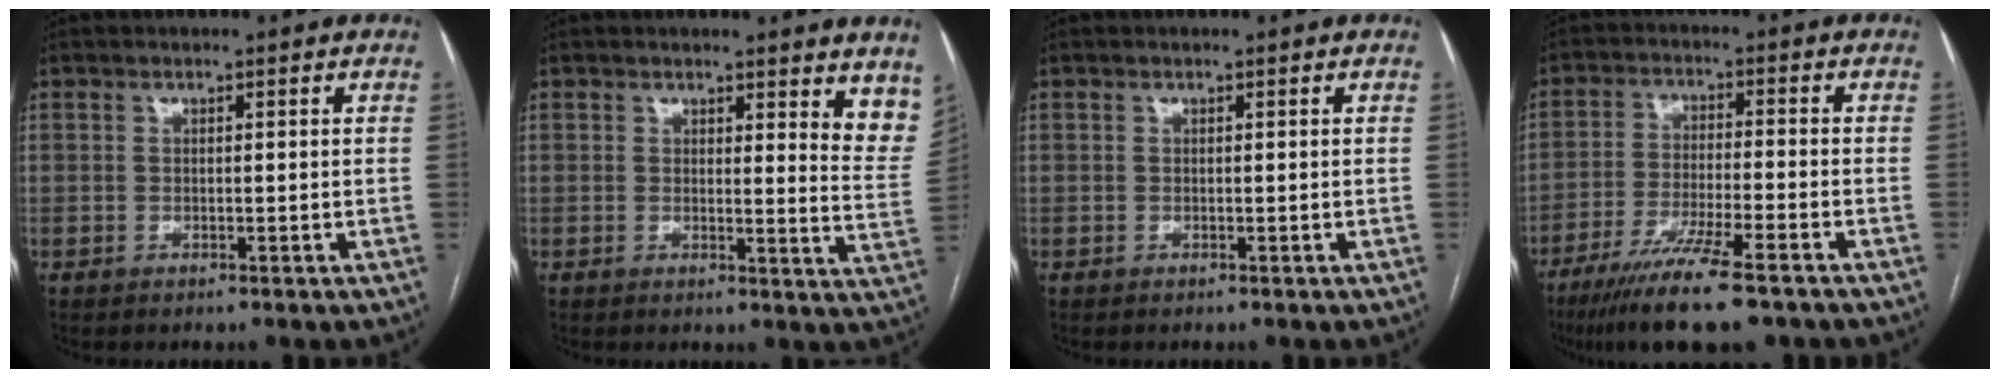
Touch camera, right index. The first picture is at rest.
{"total": 8.1, "force": [6.8, 1.8, 4.2], "torque": [-0.026, -0.037, 0.053]}
{"total": 0.0}
{"total": 12.7, "force": [-9.0, 1.0, 8.8], "torque": [-0.155, -0.033, -0.148]}